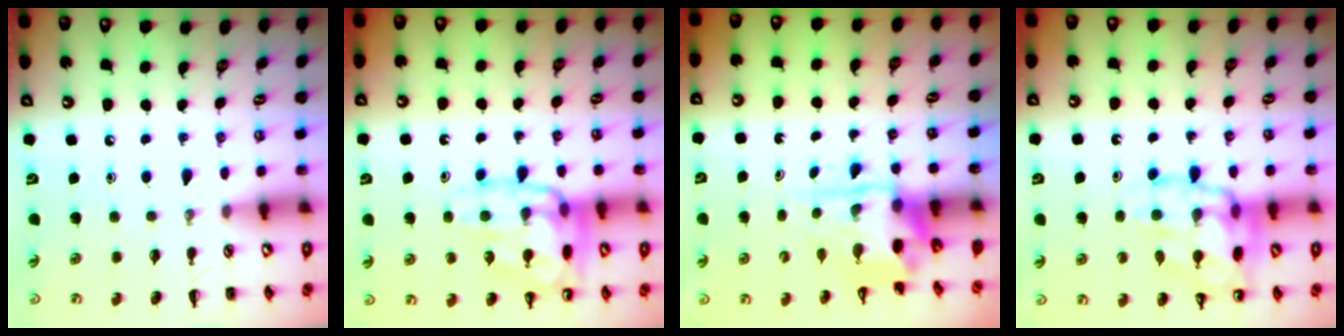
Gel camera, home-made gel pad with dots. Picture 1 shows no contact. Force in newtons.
{"total": 15.5, "press": 15.3, "slide": 1.9}
{"total": 3.5, "press": 3.4, "slide": 0.8}
{"total": 18.7, "press": 18.4, "slide": 3.4}